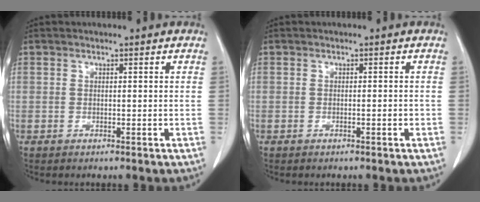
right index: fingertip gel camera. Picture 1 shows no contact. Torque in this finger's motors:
{"motor_torque": [0.17, -0.10, 0.11, 0.03]}